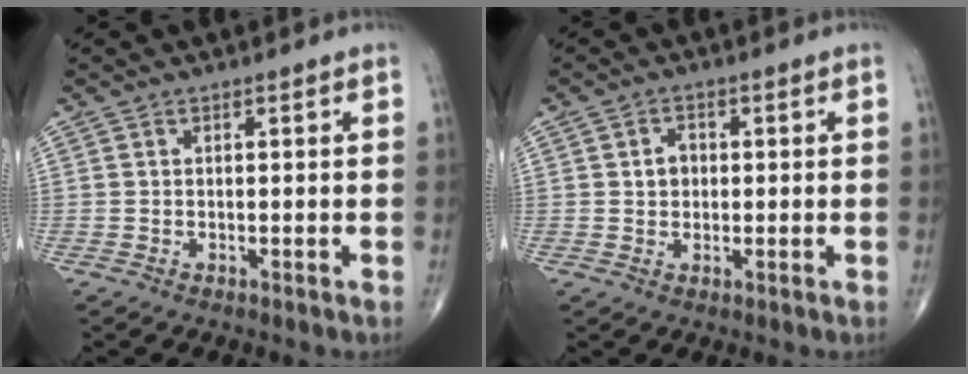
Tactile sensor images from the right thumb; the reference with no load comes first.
{"total": 3.0, "force": [0.2, 2.5, 1.7], "torque": [-0.018, 0.006, 0.002]}